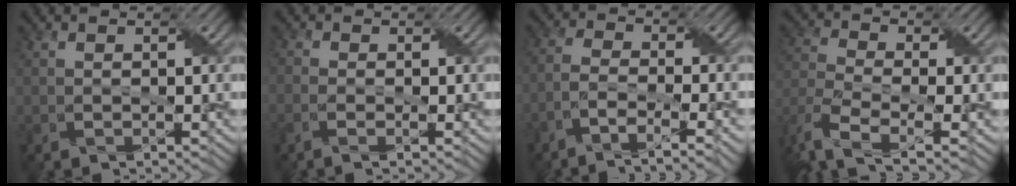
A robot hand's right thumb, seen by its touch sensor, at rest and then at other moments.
{"total": 1.7, "force": [-1.0, 0.5, 1.3], "torque": [-0.022, 0.002, -0.027]}
{"total": 6.1, "force": [-4.4, 1.3, 4.1], "torque": [-0.074, 0.000, -0.085]}
{"total": 7.4, "force": [-4.7, 3.3, 4.7], "torque": [-0.119, -0.023, -0.087]}